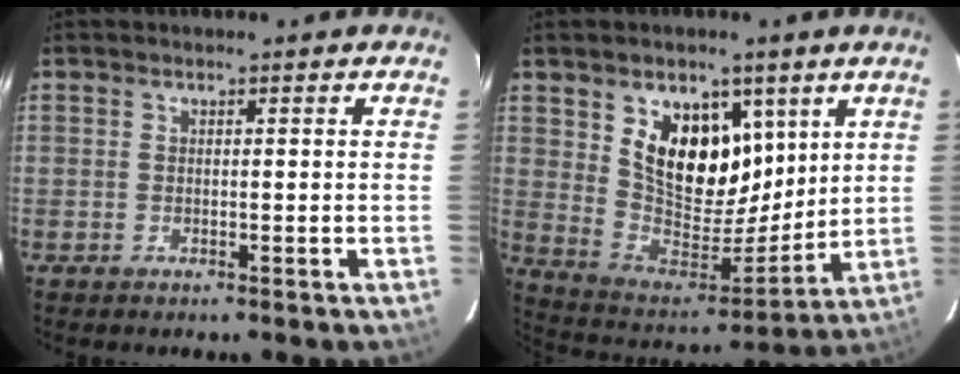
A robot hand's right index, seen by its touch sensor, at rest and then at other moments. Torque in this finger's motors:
{"motor_torque": [1.20, 0.94, 0.37, 0.15]}